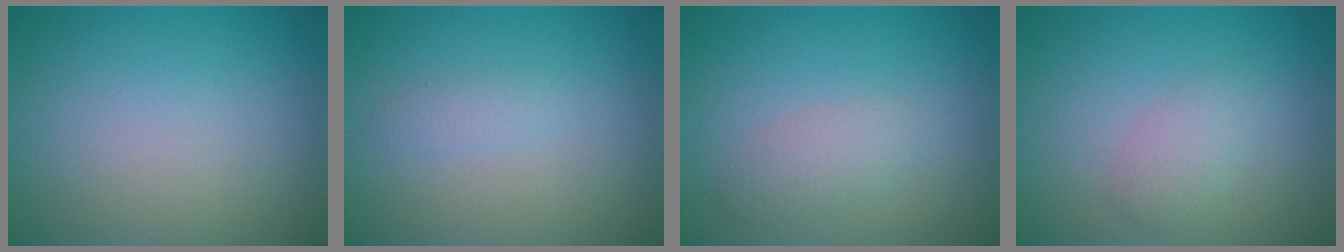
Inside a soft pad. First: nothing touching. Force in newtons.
{"total": 0.9, "press": 0.9, "slide": 0.0}
{"total": 1.9, "press": 1.9, "slide": 0.1}
{"total": 2.0, "press": 2.0, "slide": 0.0}